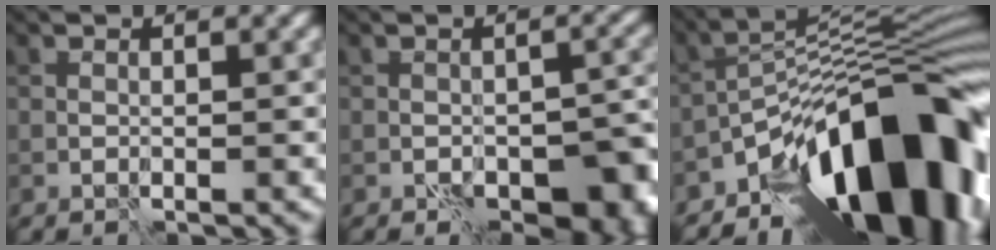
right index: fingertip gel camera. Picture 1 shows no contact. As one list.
[{"total": 7.0, "force": [-3.6, 3.7, 4.6], "torque": [-0.050, -0.001, -0.039]}, {"total": 13.9, "force": [-8.0, 5.4, 9.9], "torque": [-0.114, 0.020, -0.139]}]